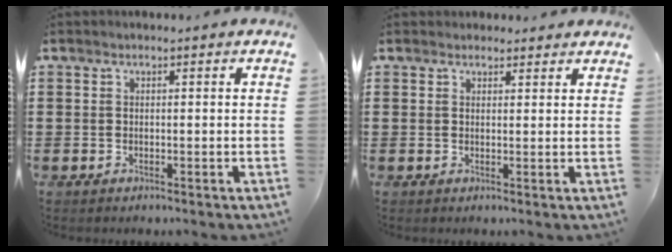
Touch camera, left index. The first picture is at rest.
{"total": 1.8, "force": [1.7, 0.7, 0.1], "torque": [0.003, 0.001, 0.032]}